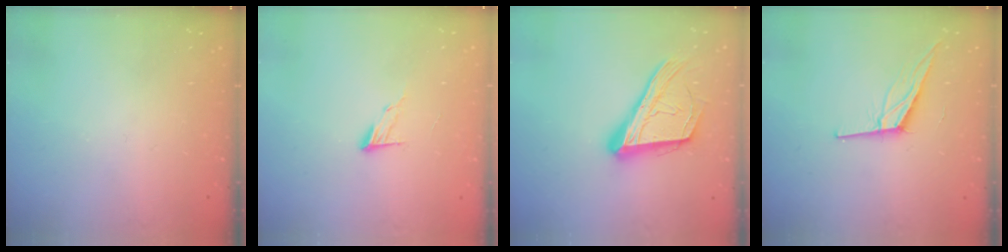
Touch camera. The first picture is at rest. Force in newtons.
{"total": 6.1, "press": 6.1, "slide": 0.5}
{"total": 18.8, "press": 18.7, "slide": 2.4}
{"total": 10.8, "press": 10.4, "slide": 2.7}